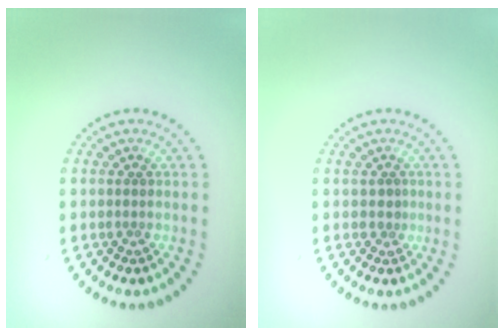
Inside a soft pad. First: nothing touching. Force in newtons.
{"total": 0.6, "press": 0.4, "slide": 0.5}